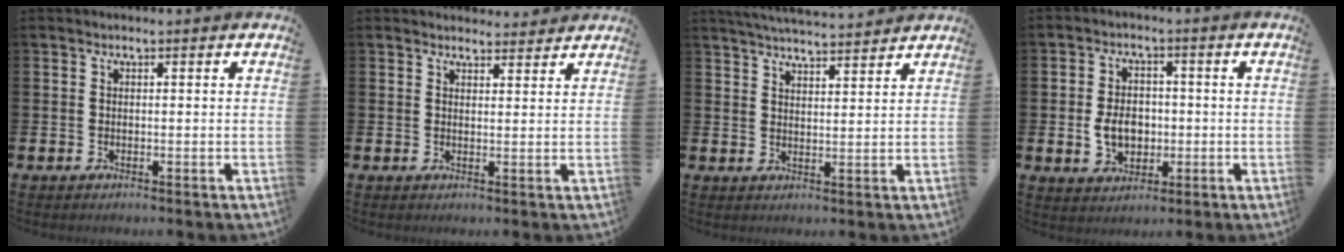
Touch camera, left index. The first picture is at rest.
{"total": 2.5, "force": [2.4, 0.7, -0.2], "torque": [0.010, -0.014, 0.042]}
{"total": 4.8, "force": [4.8, 0.1, 0.5], "torque": [-0.018, -0.026, 0.086]}
{"total": 5.3, "force": [-0.6, 4.0, 3.4], "torque": [-0.055, 0.005, -0.016]}